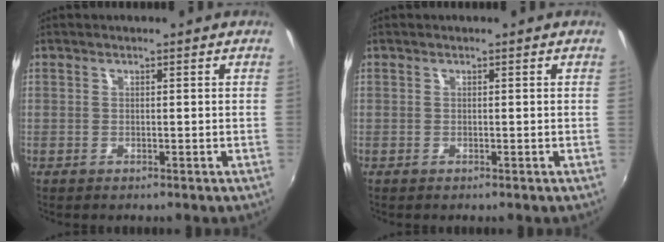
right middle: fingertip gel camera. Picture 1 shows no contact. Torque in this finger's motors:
{"motor_torque": [-0.02, -0.01, 0.00, -0.02]}